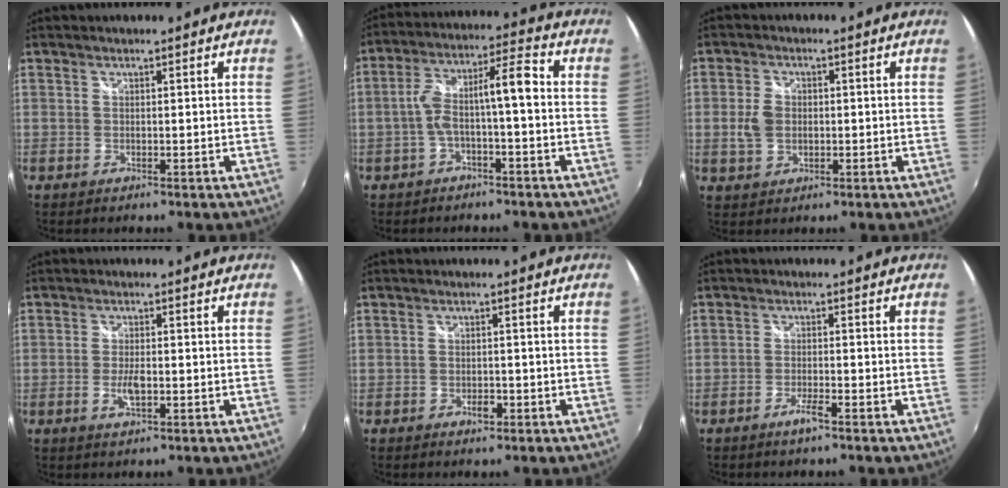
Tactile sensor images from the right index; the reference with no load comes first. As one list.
[{"total": 8.5, "force": [-2.1, 1.4, 8.1], "torque": [-0.164, 0.016, -0.033]}, {"total": 4.8, "force": [-0.1, 3.8, 3.0], "torque": [-0.068, 0.003, 0.001]}, {"total": 3.3, "force": [-0.9, 1.3, 2.9], "torque": [-0.060, -0.005, -0.015]}, {"total": 2.0, "force": [-1.1, 1.1, 1.3], "torque": [-0.023, -0.001, -0.019]}, {"total": 2.7, "force": [-1.9, 0.2, 1.8], "torque": [-0.047, -0.002, -0.040]}]